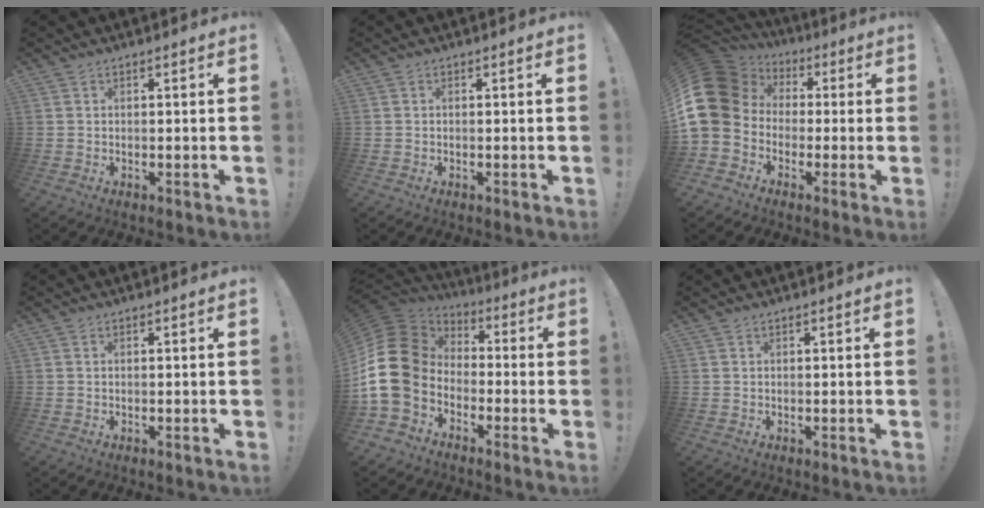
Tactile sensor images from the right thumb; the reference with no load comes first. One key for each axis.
{"total": 0.0}
{"total": 16.0, "fx": 1.7, "fy": 13.2, "fz": 9.0, "tx": -0.184, "ty": 0.002, "tz": 0.044}
{"total": 0.0}
{"total": 16.5, "fx": -1.8, "fy": 12.6, "fz": 10.5, "tx": -0.221, "ty": 0.022, "tz": -0.021}
{"total": 0.0}